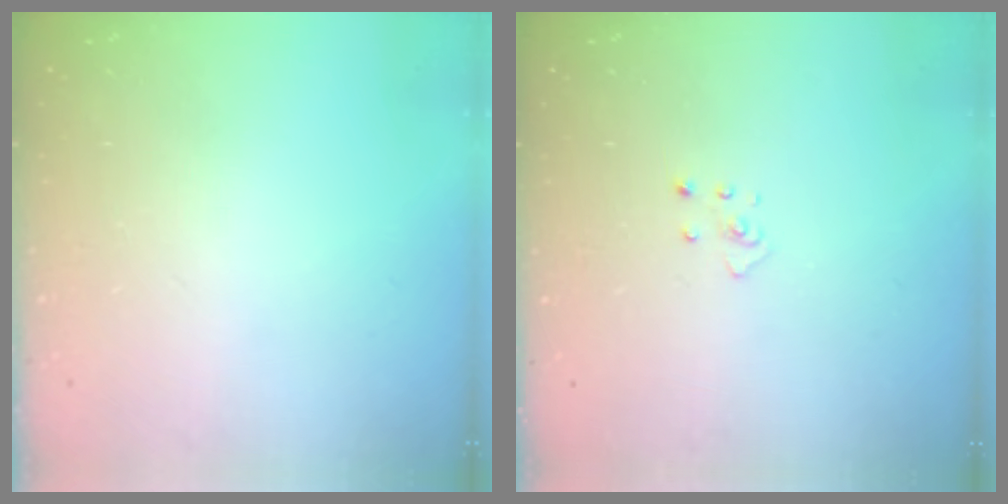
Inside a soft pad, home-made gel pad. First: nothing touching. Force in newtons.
{"total": 2.9, "press": 2.9, "slide": 0.2}